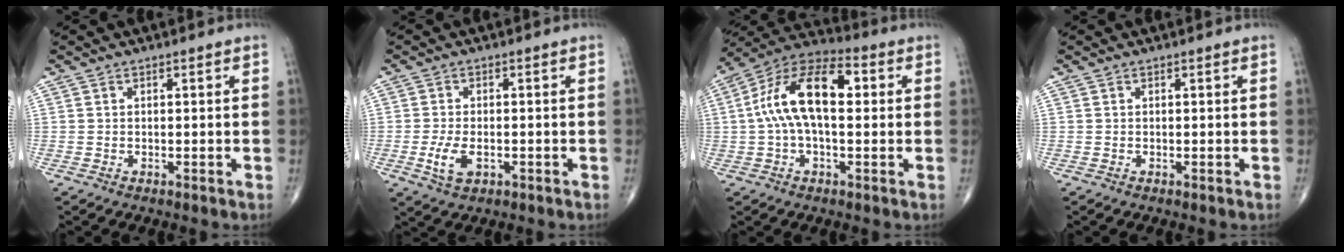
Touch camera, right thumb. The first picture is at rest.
{"total": 4.8, "force": [-1.4, 2.6, 3.8], "torque": [-0.080, -0.001, -0.021]}
{"total": 15.0, "force": [1.6, 7.4, 13.0], "torque": [-0.241, 0.043, 0.019]}
{"total": 0.0}